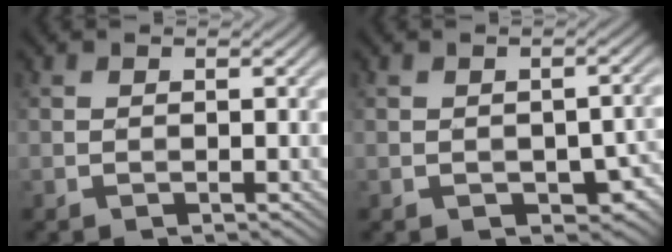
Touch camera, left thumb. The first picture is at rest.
{"total": 6.4, "force": [-2.4, 3.8, 4.6], "torque": [-0.063, -0.020, -0.022]}